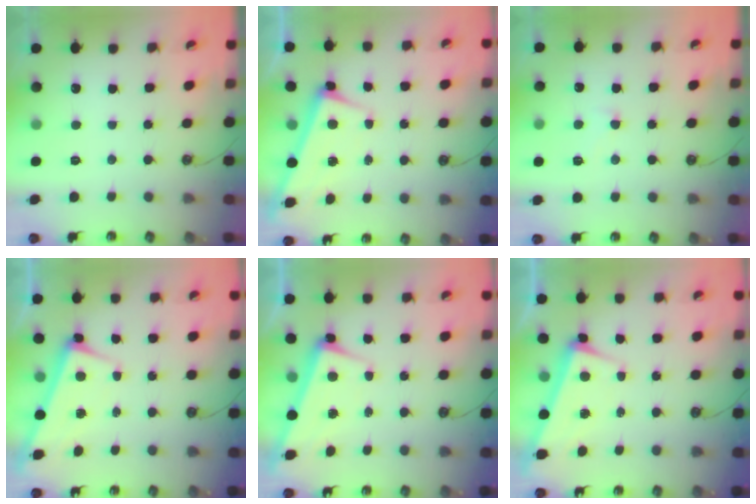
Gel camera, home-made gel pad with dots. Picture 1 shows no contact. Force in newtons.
{"total": 2.9, "press": 2.9, "slide": 0.4}
{"total": 3.4, "press": 3.3, "slide": 0.6}
{"total": 2.8, "press": 2.7, "slide": 0.4}
{"total": 2.6, "press": 2.5, "slide": 0.9}
{"total": 3.3, "press": 3.2, "slide": 1.0}